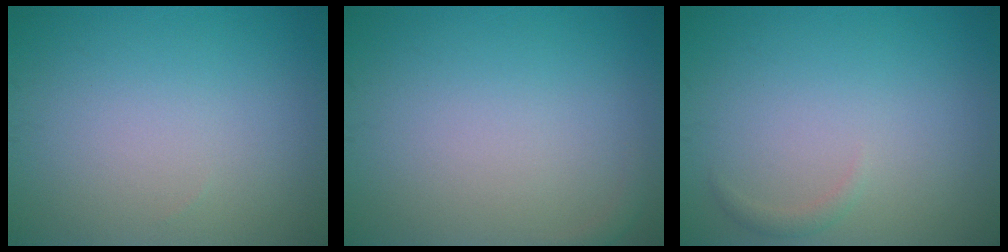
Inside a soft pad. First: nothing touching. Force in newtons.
{"total": 0.6, "press": 0.6, "slide": 0.1}
{"total": 0.8, "press": 0.8, "slide": 0.0}